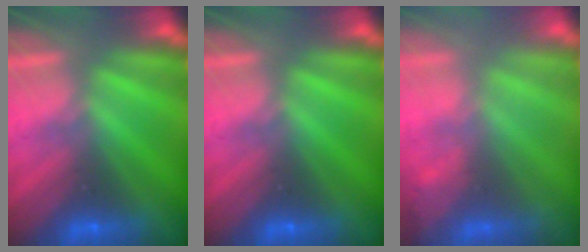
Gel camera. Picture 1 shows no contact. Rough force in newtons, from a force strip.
{"total": 0.0}
{"total": 1.1}